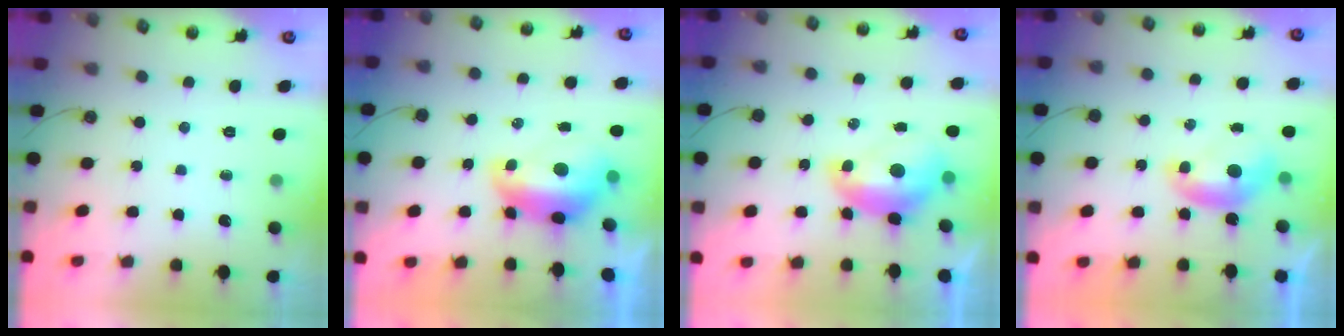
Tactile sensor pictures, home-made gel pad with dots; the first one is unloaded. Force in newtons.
{"total": 2.9, "press": 2.8, "slide": 0.7}
{"total": 2.4, "press": 2.3, "slide": 0.7}
{"total": 0.0}